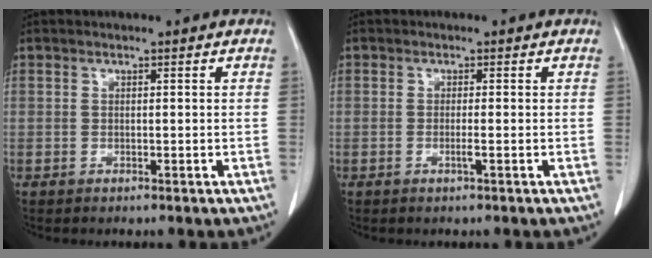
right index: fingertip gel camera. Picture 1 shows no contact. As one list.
[{"total": 1.1, "force": [-0.5, -0.2, 1.0], "torque": [-0.021, -0.002, -0.009]}]